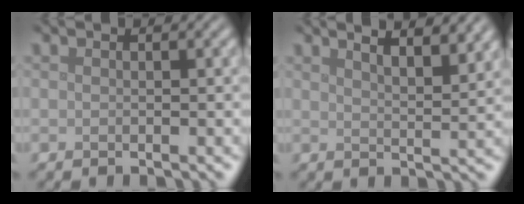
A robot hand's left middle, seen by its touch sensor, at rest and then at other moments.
{"total": 7.3, "force": [5.2, 2.5, 4.4], "torque": [-0.029, 0.028, 0.041]}